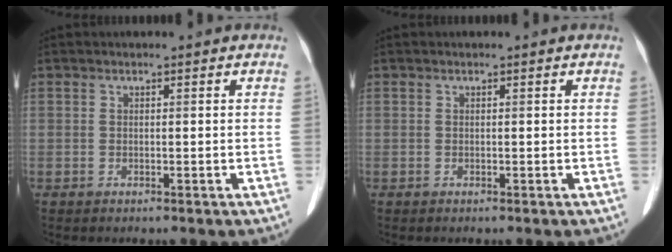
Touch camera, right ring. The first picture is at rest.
{"total": 0.0}